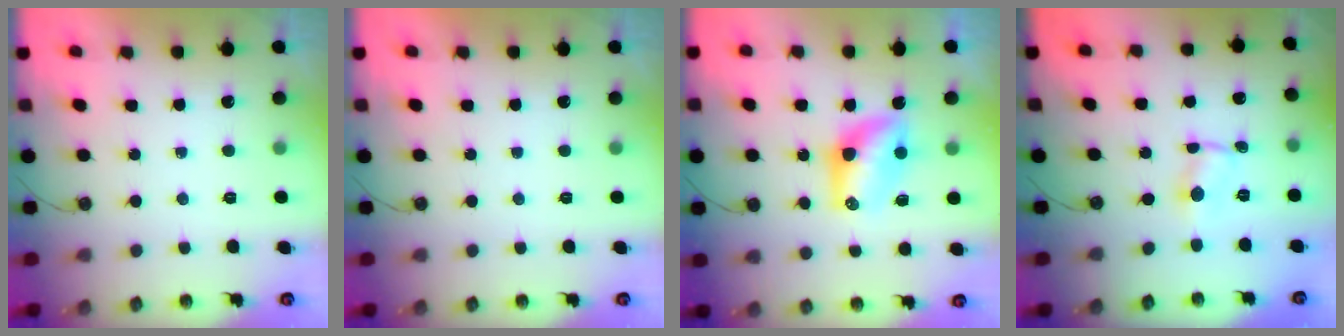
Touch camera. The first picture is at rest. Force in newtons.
{"total": 0.0}
{"total": 9.9, "press": 8.9, "slide": 4.4}
{"total": 1.1, "press": 1.1, "slide": 0.2}